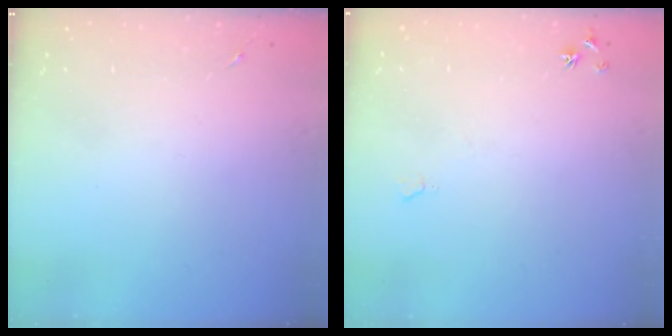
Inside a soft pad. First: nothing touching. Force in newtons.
{"total": 4.7, "press": 4.7, "slide": 0.7}